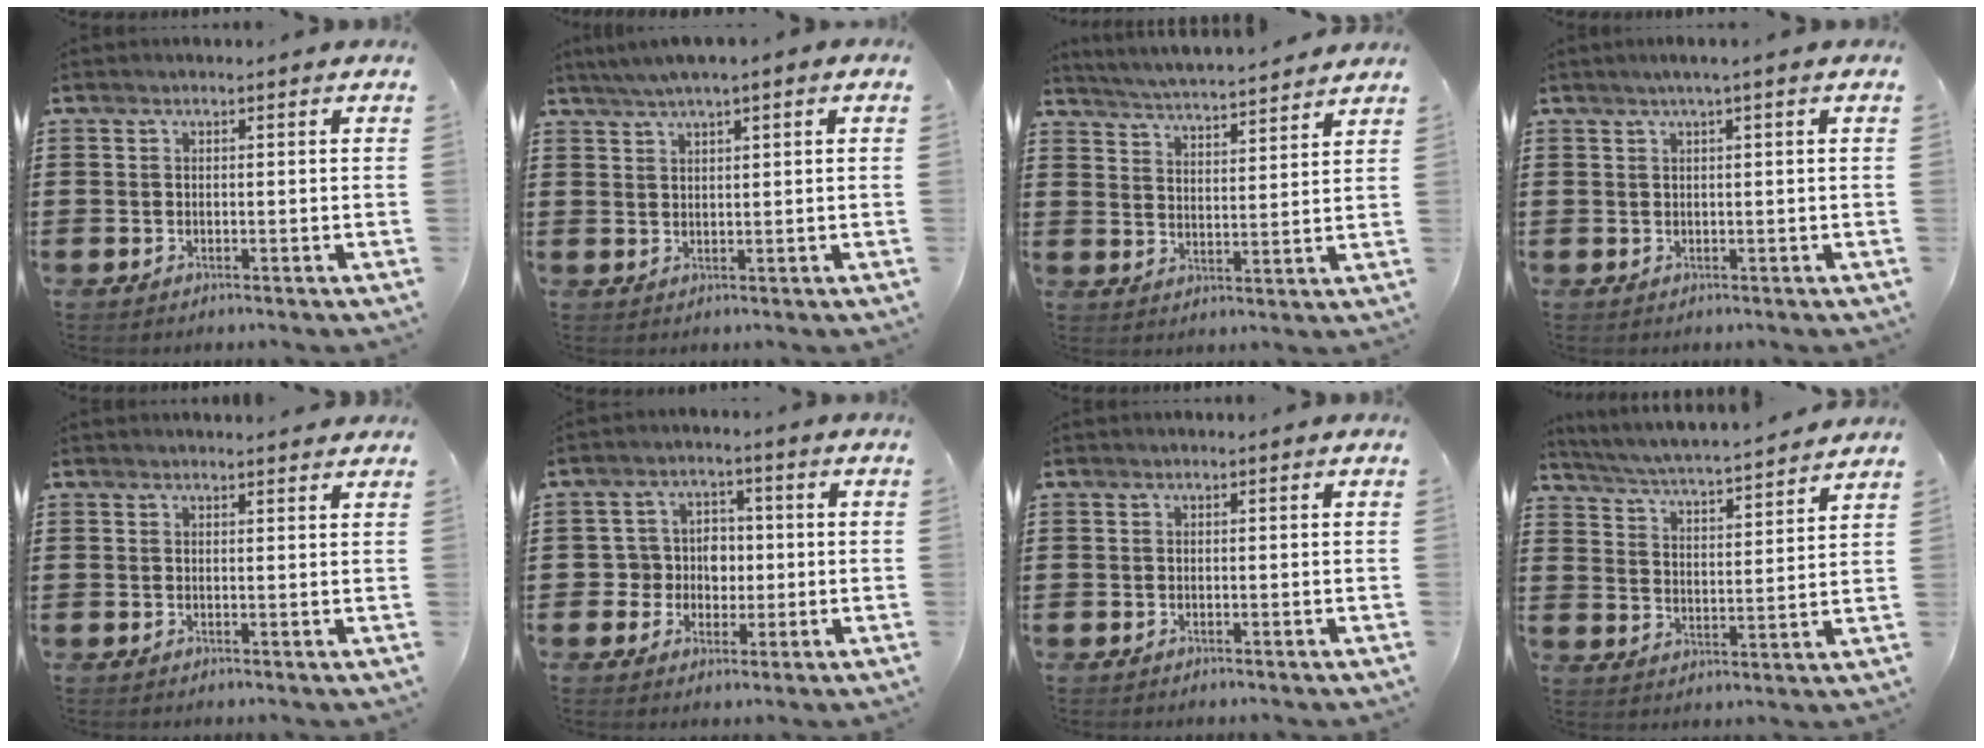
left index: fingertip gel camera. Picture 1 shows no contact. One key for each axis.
{"total": 2.3, "fx": 1.5, "fy": 0.0, "fz": 1.7, "tx": -0.033, "ty": 0.003, "tz": 0.027}
{"total": 4.4, "fx": 4.3, "fy": -0.6, "fz": 0.5, "tx": -0.031, "ty": -0.031, "tz": 0.072}
{"total": 1.4, "fx": 0.5, "fy": -0.2, "fz": 1.3, "tx": -0.021, "ty": -0.002, "tz": 0.009}
{"total": 1.3, "fx": 1.2, "fy": 0.0, "fz": 0.3, "tx": -0.007, "ty": -0.001, "tz": 0.025}
{"total": 4.9, "fx": -0.2, "fy": 4.7, "fz": 1.5, "tx": -0.050, "ty": 0.013, "tz": -0.006}
{"total": 0.0}
{"total": 4.5, "fx": 4.4, "fy": -0.6, "fz": 0.9, "tx": -0.041, "ty": -0.038, "tz": 0.070}